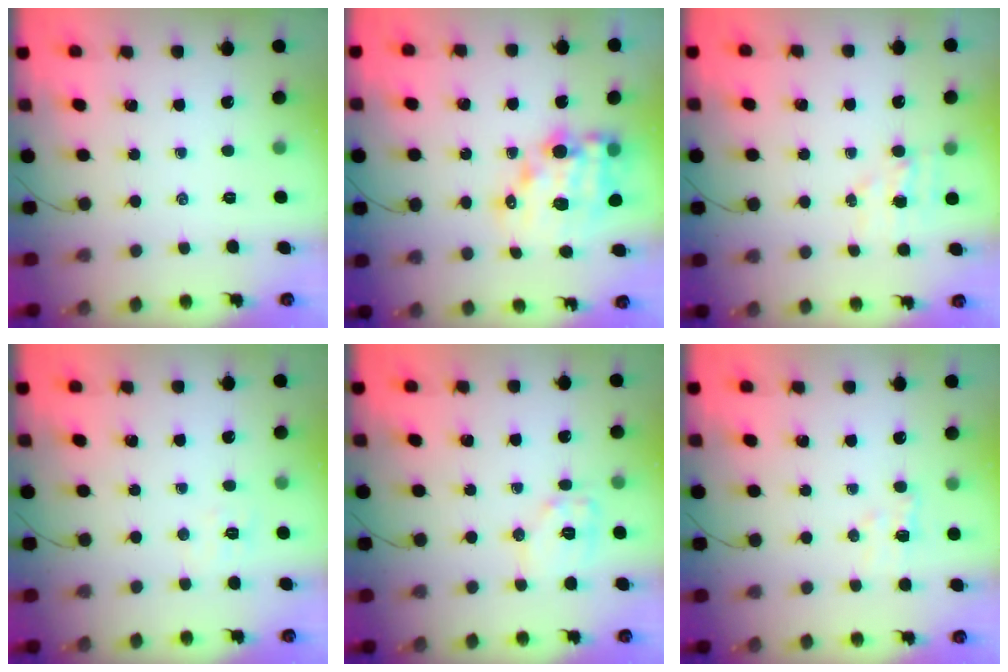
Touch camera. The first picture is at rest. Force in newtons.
{"total": 14.0, "press": 13.6, "slide": 3.5}
{"total": 4.5, "press": 4.3, "slide": 1.0}
{"total": 5.0, "press": 4.8, "slide": 1.3}
{"total": 9.3, "press": 9.3, "slide": 0.1}
{"total": 4.7, "press": 4.6, "slide": 1.0}